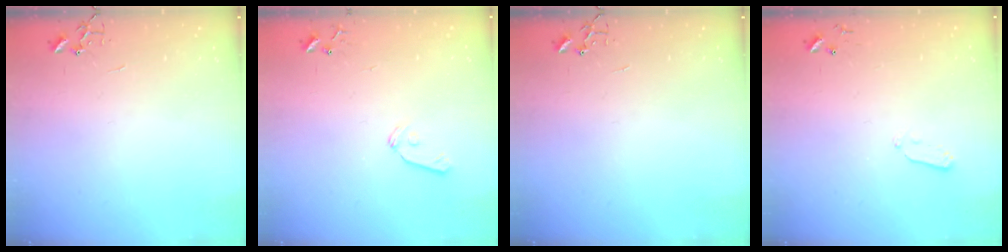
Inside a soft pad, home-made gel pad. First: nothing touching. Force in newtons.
{"total": 7.3, "press": 7.3, "slide": 0.7}
{"total": 0.0}
{"total": 4.0, "press": 3.9, "slide": 0.9}